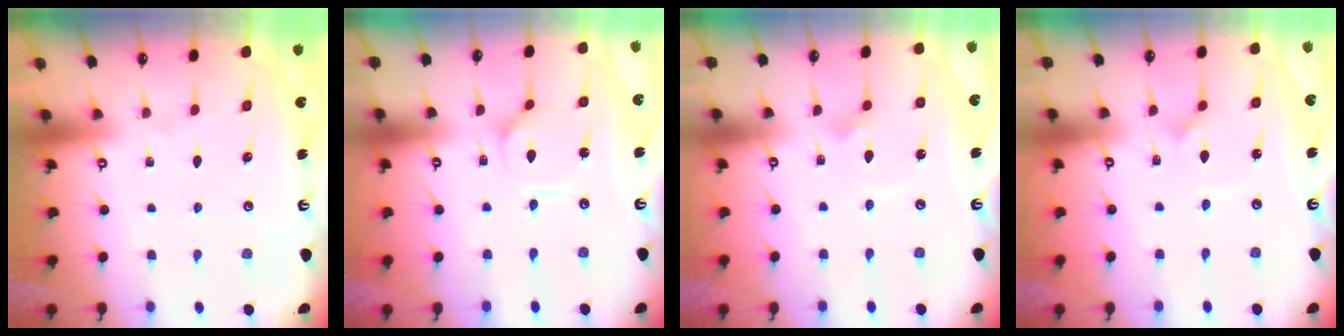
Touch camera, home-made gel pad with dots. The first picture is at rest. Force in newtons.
{"total": 3.7, "press": 3.7, "slide": 0.1}
{"total": 2.2, "press": 2.2, "slide": 0.1}
{"total": 0.0}